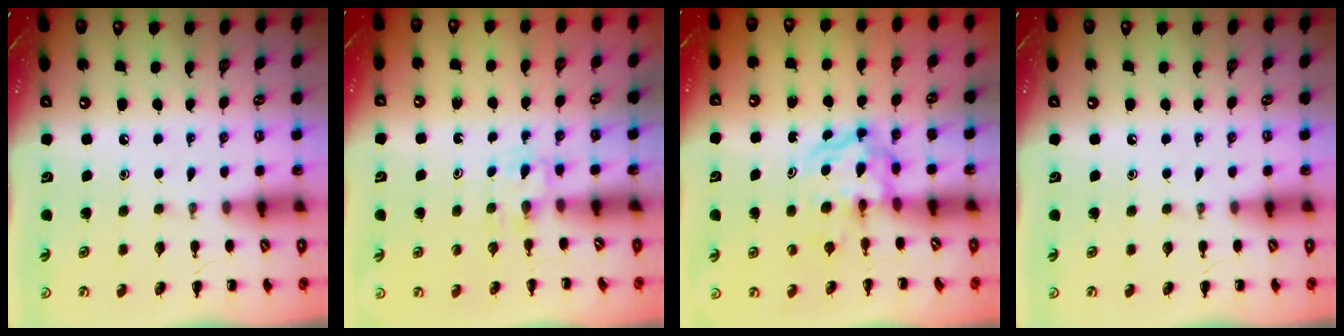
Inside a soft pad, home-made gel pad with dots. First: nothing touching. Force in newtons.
{"total": 2.6, "press": 2.4, "slide": 1.0}
{"total": 3.9, "press": 3.9, "slide": 0.5}
{"total": 0.0}